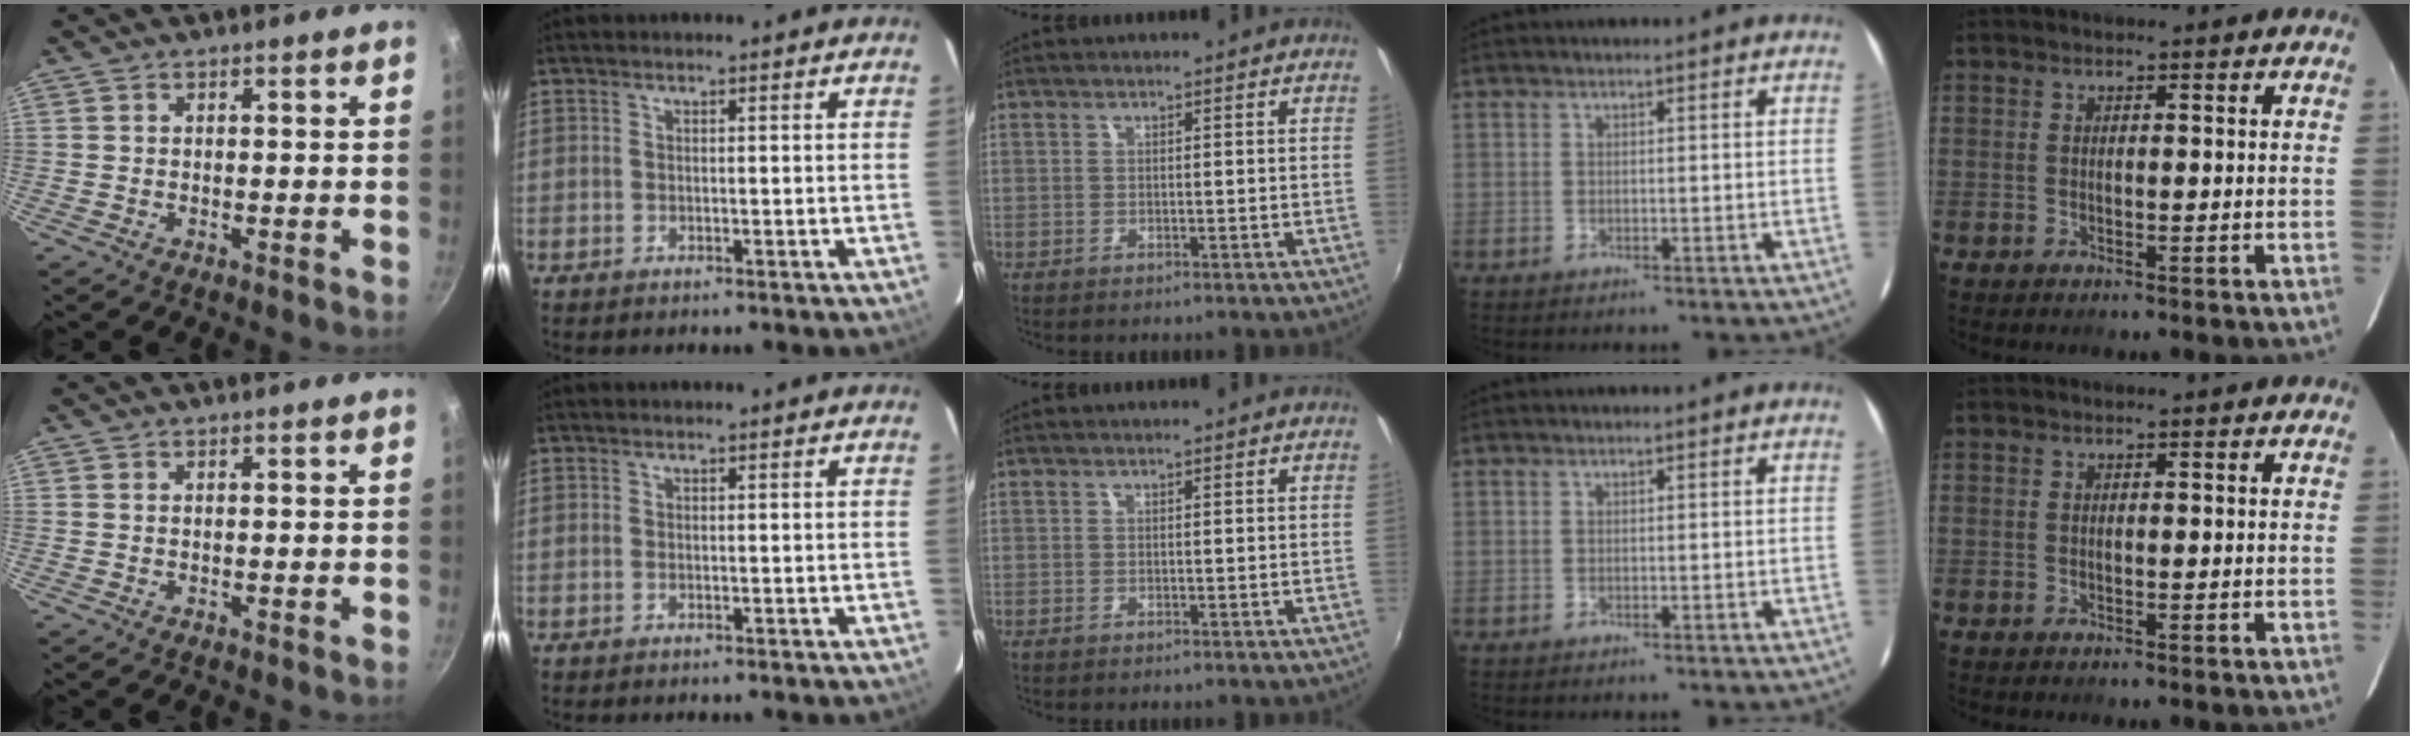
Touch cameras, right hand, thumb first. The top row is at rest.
{}